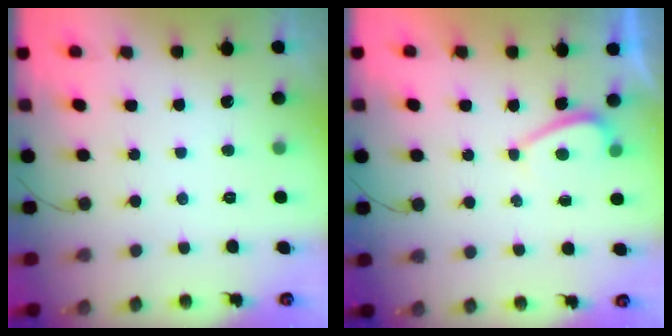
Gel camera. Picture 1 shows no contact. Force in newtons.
{"total": 1.0, "press": 0.9, "slide": 0.5}